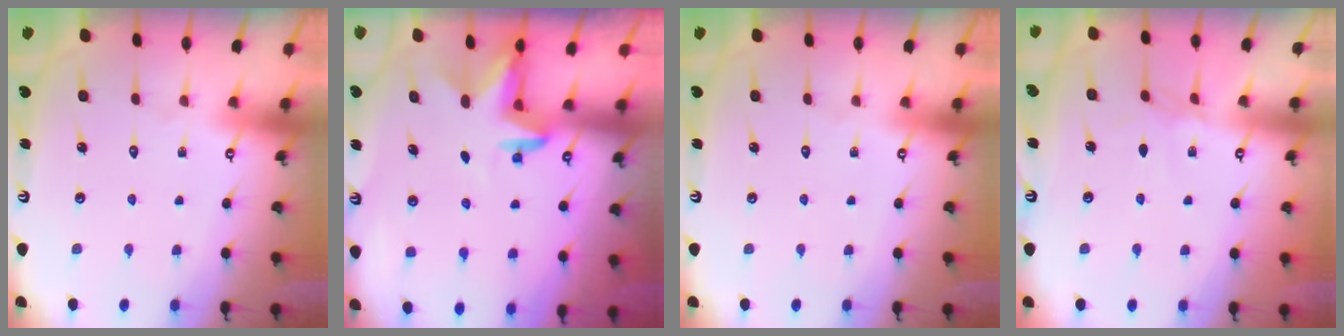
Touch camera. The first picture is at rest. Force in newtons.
{"total": 3.1, "press": 3.0, "slide": 0.7}
{"total": 0.0}
{"total": 2.6, "press": 2.5, "slide": 0.5}